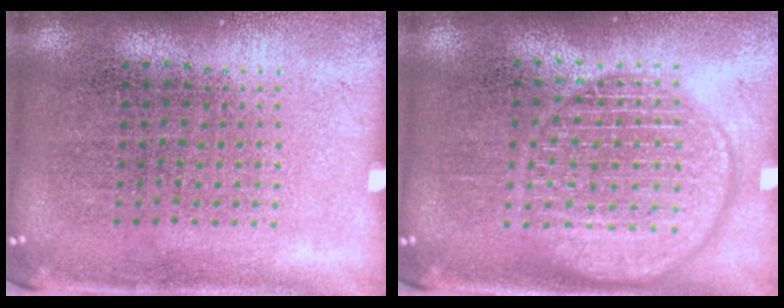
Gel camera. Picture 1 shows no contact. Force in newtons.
{"total": 3.0, "press": 3.0, "slide": 0.3}